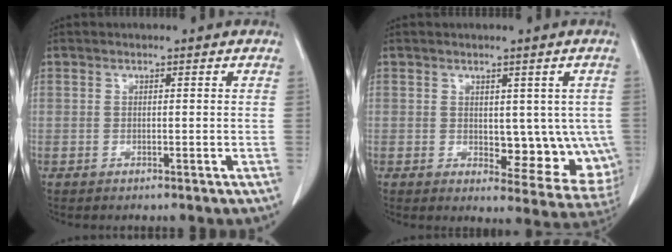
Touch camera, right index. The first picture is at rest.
{"total": 9.6, "force": [-0.3, 5.0, 8.2], "torque": [-0.079, -0.007, 0.009]}